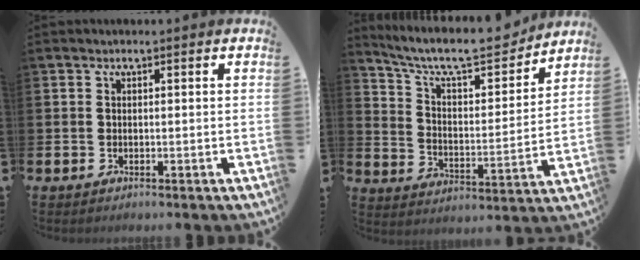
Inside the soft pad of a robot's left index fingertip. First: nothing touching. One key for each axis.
{"total": 10.0, "fx": 8.9, "fy": 2.5, "fz": 3.7, "tx": -0.100, "ty": -0.063, "tz": 0.151}